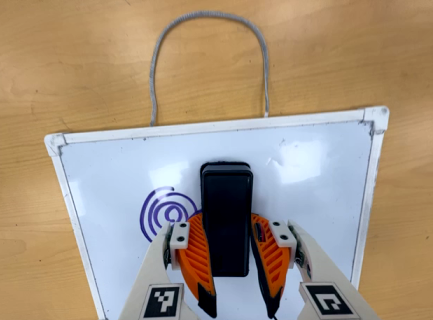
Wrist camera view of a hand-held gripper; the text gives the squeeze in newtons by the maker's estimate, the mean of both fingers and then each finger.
{"total": 11.7, "left": 11.2, "right": 12.1}